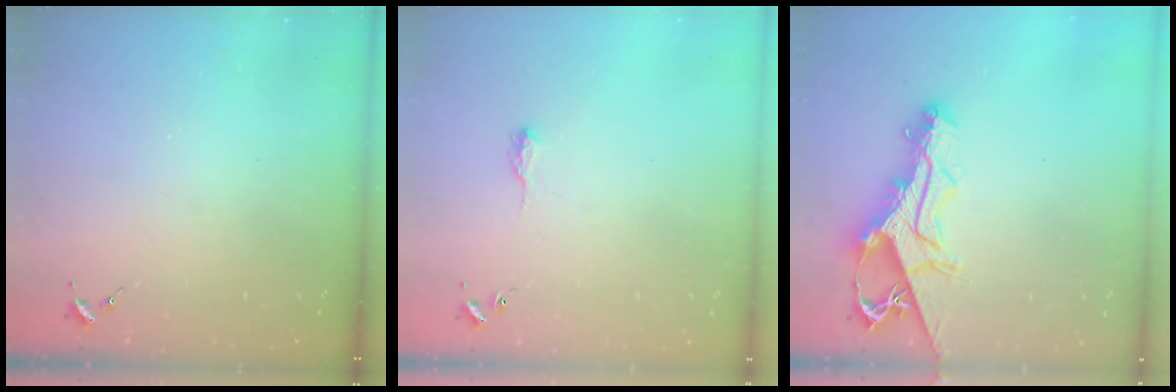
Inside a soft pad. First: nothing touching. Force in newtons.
{"total": 6.9, "press": 6.9, "slide": 0.9}
{"total": 13.3, "press": 13.2, "slide": 1.5}